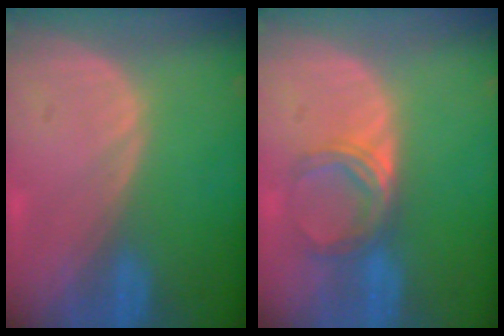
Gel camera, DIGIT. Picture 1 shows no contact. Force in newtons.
{"total": 5.1, "press": 4.5, "slide": 2.3}